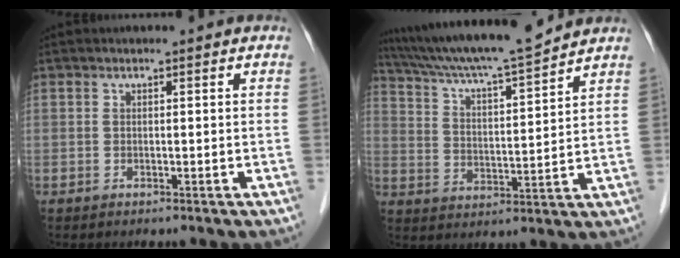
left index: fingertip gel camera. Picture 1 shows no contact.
{"total": 15.7, "force": [14.3, -0.5, 6.6], "torque": [-0.122, 0.006, 0.235]}